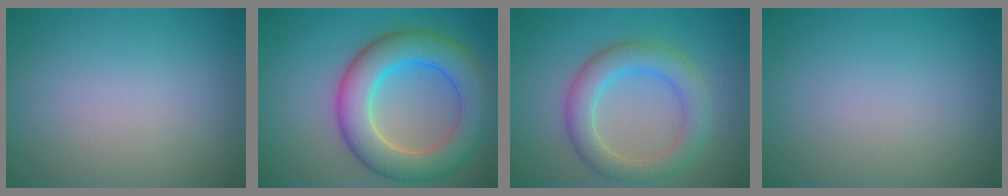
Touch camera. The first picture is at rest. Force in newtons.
{"total": 8.6, "press": 8.5, "slide": 0.5}
{"total": 4.7, "press": 4.7, "slide": 0.2}
{"total": 0.0}